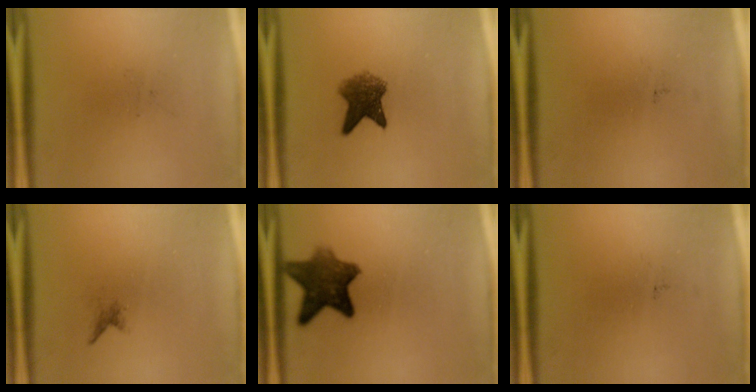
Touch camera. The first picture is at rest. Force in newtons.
{"total": 5.8}
{"total": 0.0}
{"total": 0.7}
{"total": 9.3}
{"total": 0.0}